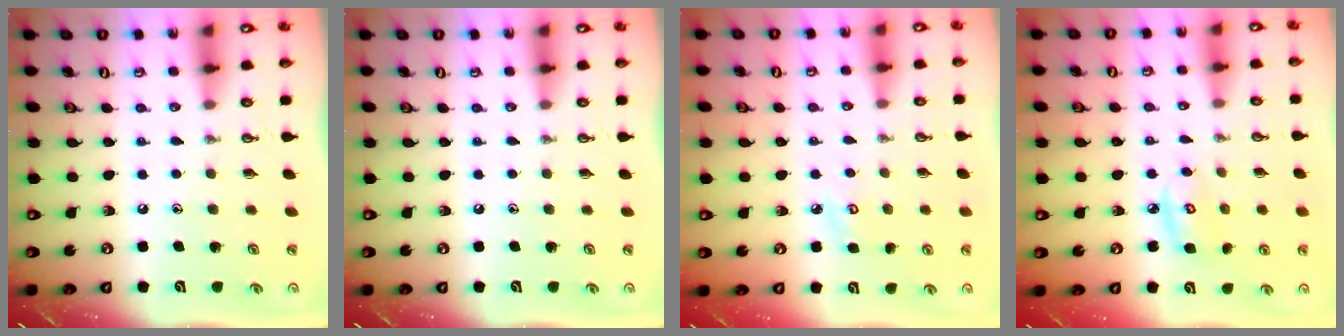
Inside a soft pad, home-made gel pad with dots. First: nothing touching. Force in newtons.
{"total": 0.0}
{"total": 4.4, "press": 4.4, "slide": 0.4}
{"total": 4.9, "press": 4.9, "slide": 0.3}